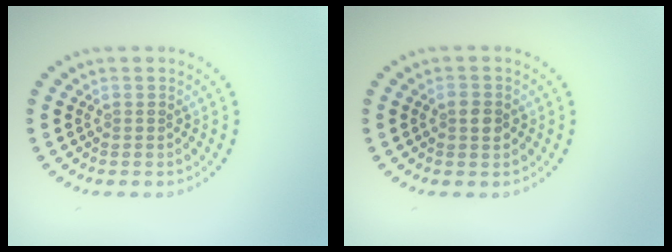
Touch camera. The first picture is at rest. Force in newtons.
{"total": 2.1, "press": 2.1, "slide": 0.1}